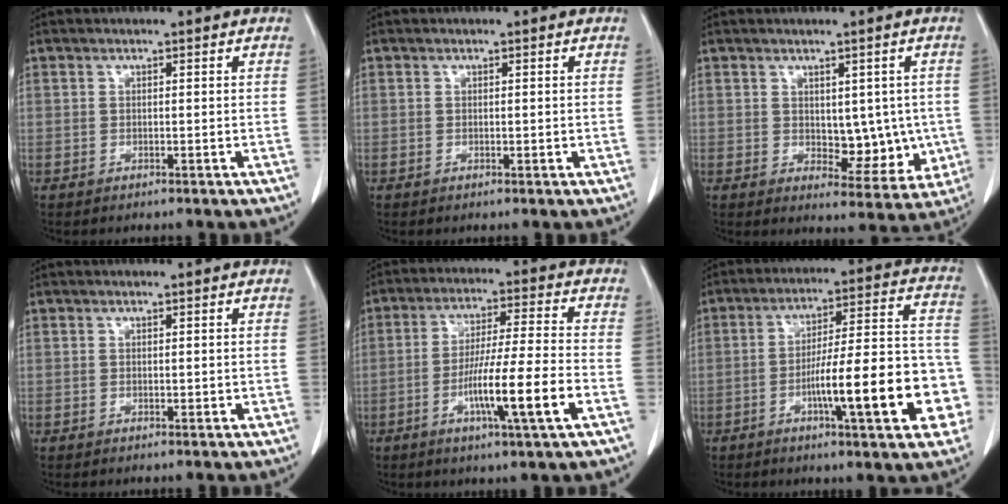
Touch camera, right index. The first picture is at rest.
{"total": 0.6, "force": [0.0, 0.3, 0.5], "torque": [-0.009, -0.001, 0.002]}
{"total": 5.3, "force": [-0.2, 3.1, 4.3], "torque": [-0.043, -0.004, 0.008]}
{"total": 0.9, "force": [0.0, 0.5, 0.7], "torque": [-0.009, -0.001, 0.001]}
{"total": 12.3, "force": [-4.3, -0.4, 11.5], "torque": [-0.206, -0.010, -0.077]}
{"total": 18.3, "force": [-5.8, 2.8, 17.1], "torque": [-0.208, 0.031, -0.077]}